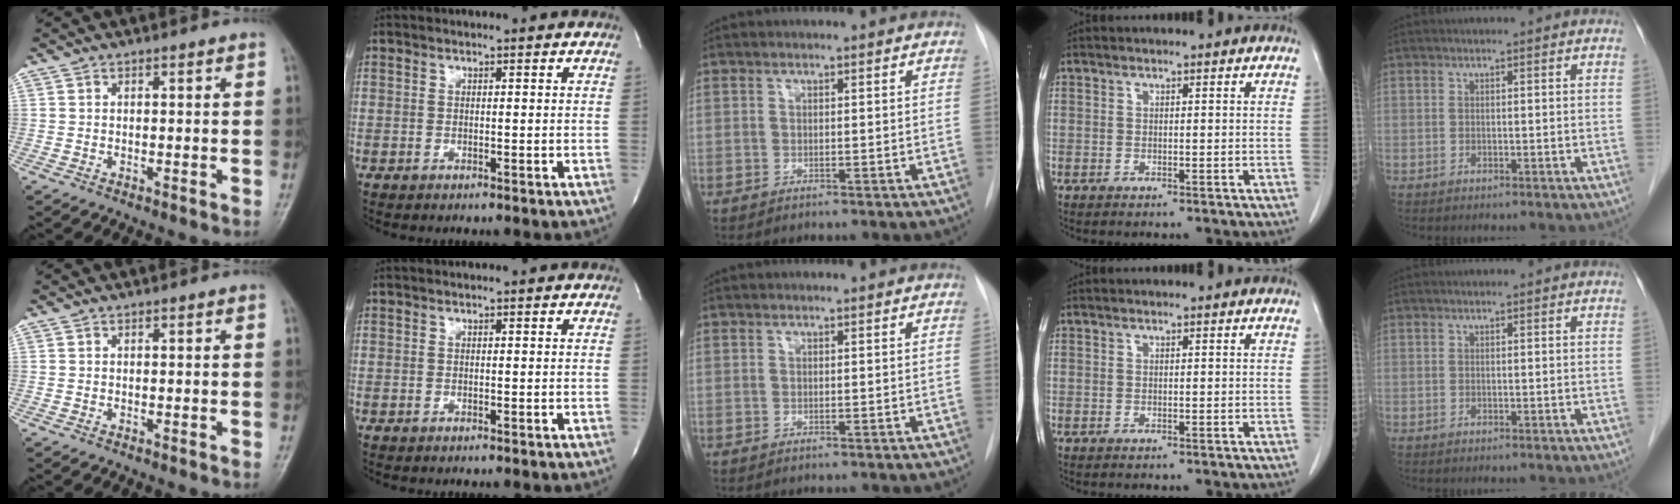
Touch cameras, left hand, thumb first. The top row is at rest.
{}